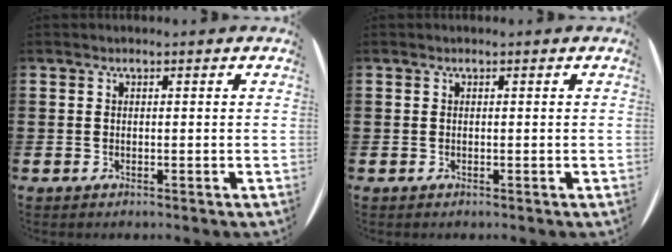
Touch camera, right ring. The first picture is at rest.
{"total": 0.0}